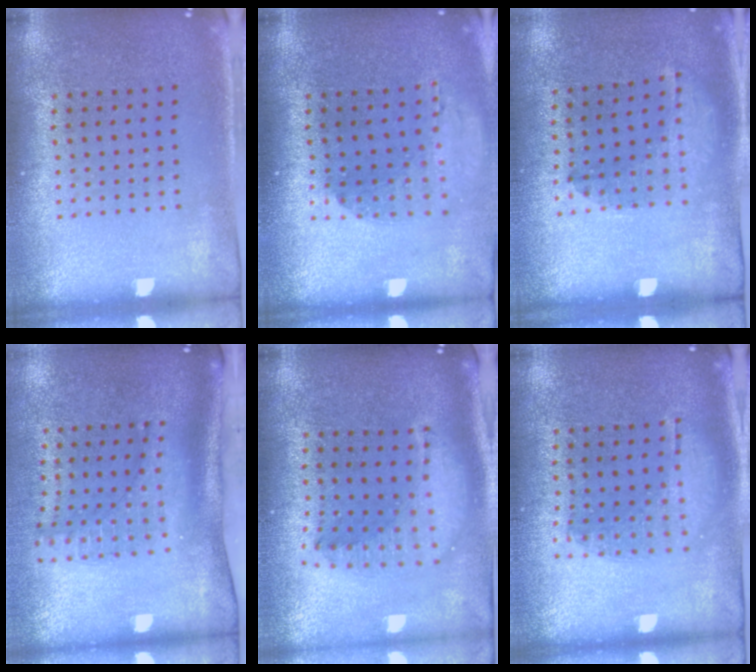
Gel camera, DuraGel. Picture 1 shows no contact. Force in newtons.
{"total": 1.2, "press": 1.2, "slide": 0.2}
{"total": 1.4, "press": 0.9, "slide": 1.0}
{"total": 2.2, "press": 1.5, "slide": 1.6}
{"total": 1.8, "press": 1.5, "slide": 0.9}
{"total": 1.0, "press": 0.9, "slide": 0.4}